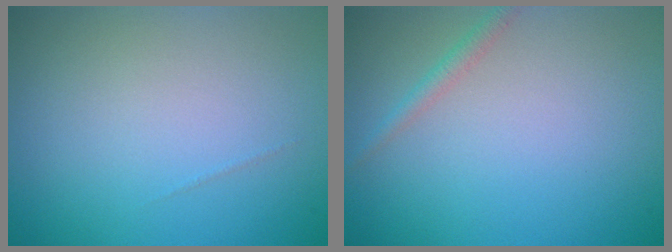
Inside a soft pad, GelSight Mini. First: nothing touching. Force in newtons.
{"total": 1.2, "press": 1.2, "slide": 0.0}